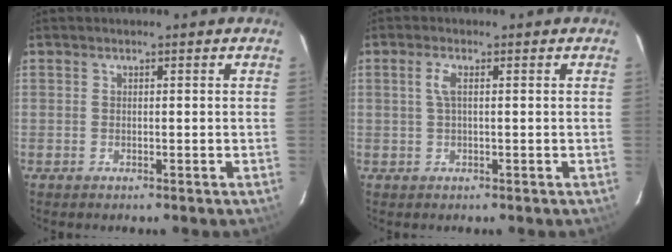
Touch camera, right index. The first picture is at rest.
{"total": 2.1, "force": [0.4, 0.4, 2.0], "torque": [-0.043, 0.003, 0.007]}